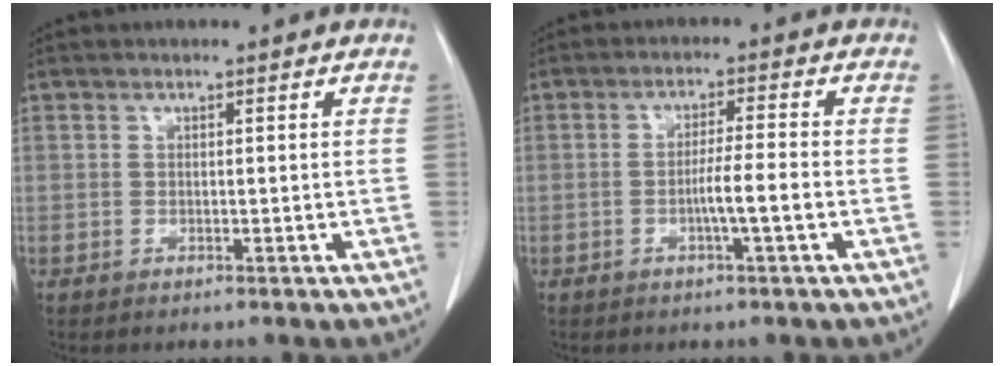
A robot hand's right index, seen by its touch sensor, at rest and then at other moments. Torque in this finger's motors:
{"motor_torque": [1.24, -0.63, 0.64, 0.11]}